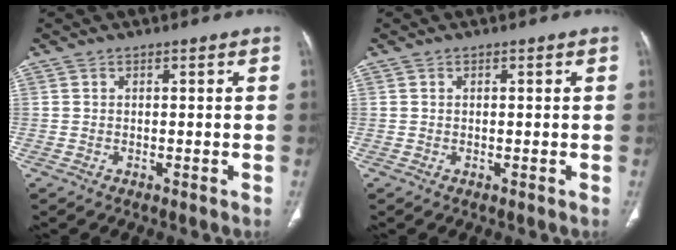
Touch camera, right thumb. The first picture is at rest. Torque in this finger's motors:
{"motor_torque": [-0.22, 0.11, -0.26, 0.14, 0.04]}